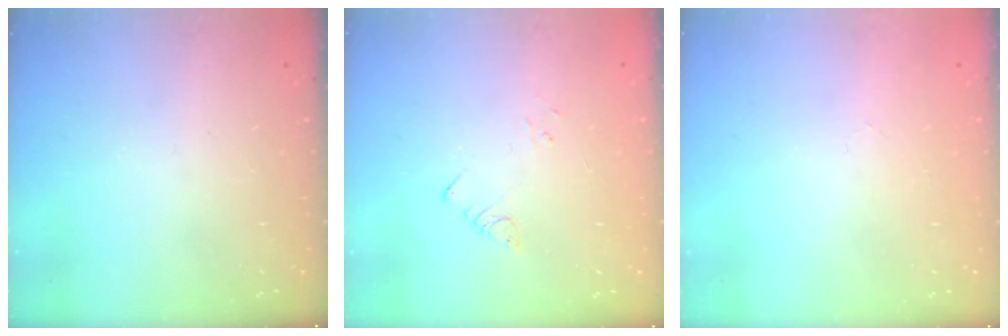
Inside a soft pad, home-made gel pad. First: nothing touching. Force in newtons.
{"total": 3.0, "press": 3.0, "slide": 0.4}
{"total": 0.0}